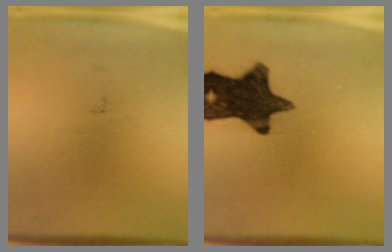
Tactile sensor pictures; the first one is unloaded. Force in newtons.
{"total": 14.8}